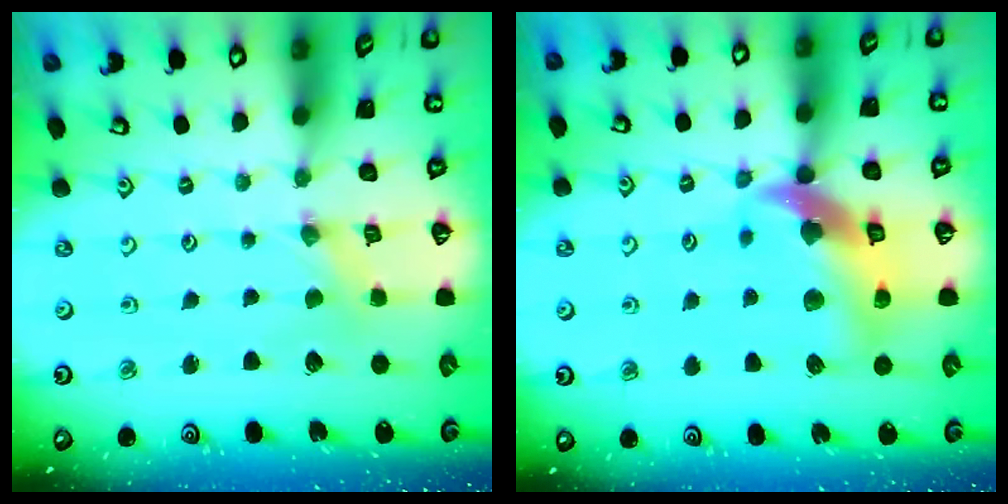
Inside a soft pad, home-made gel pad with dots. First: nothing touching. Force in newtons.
{"total": 14.9, "press": 14.8, "slide": 2.1}